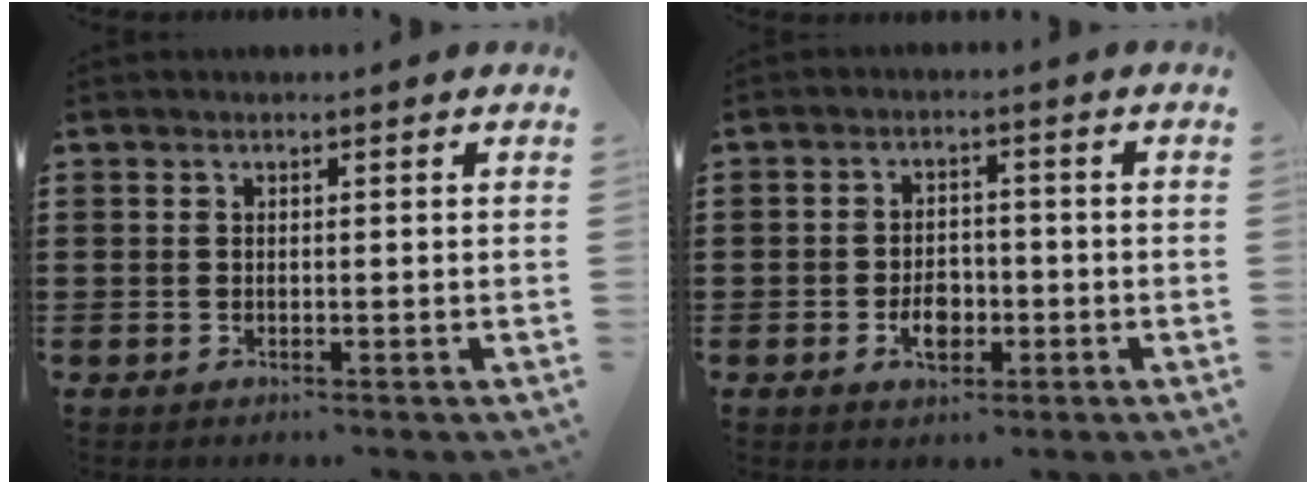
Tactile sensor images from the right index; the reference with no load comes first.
{"total": 4.1, "force": [-1.4, 2.5, 3.0], "torque": [-0.047, -0.002, -0.025]}